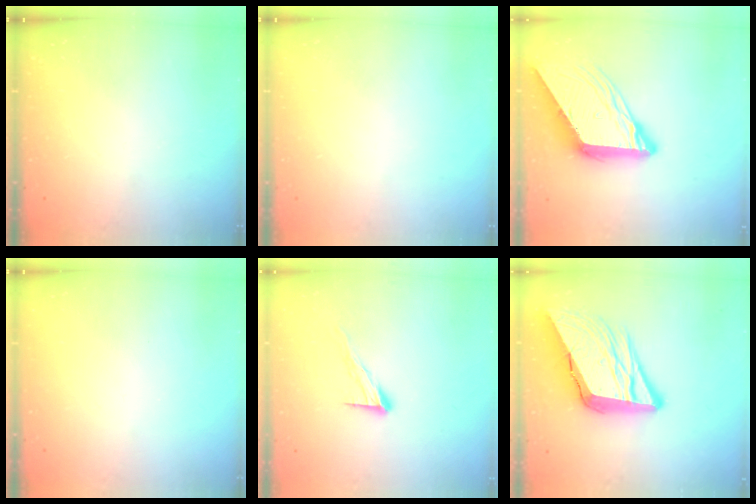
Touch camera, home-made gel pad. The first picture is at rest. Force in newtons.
{"total": 0.0}
{"total": 14.2, "press": 14.1, "slide": 1.5}
{"total": 0.0}
{"total": 8.7, "press": 8.7, "slide": 0.7}
{"total": 18.2, "press": 18.0, "slide": 2.6}